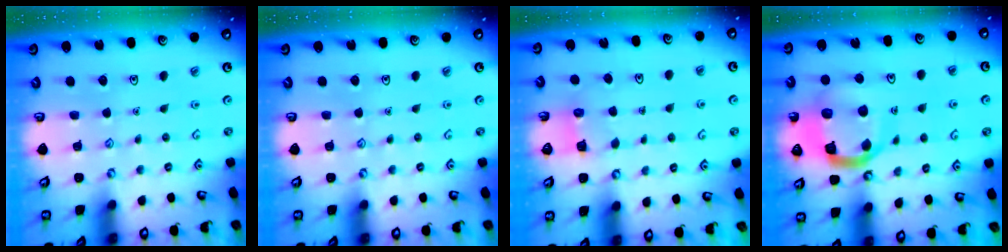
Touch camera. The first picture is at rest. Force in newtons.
{"total": 0.0}
{"total": 3.5, "press": 3.5, "slide": 0.4}
{"total": 16.1, "press": 16.0, "slide": 1.8}